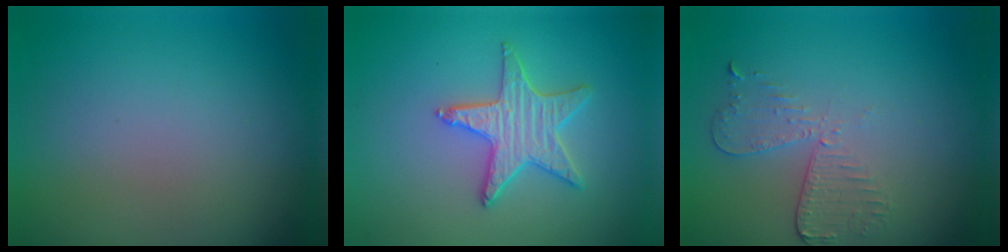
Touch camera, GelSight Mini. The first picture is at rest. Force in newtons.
{"total": 3.5, "press": 3.4, "slide": 0.8}
{"total": 2.9, "press": 2.6, "slide": 1.4}